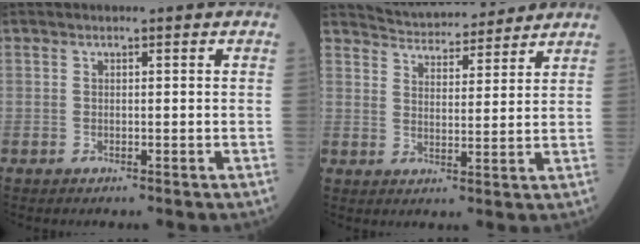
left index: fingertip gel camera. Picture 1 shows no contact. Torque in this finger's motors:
{"motor_torque": [0.09, -0.10, 0.06, 0.03]}